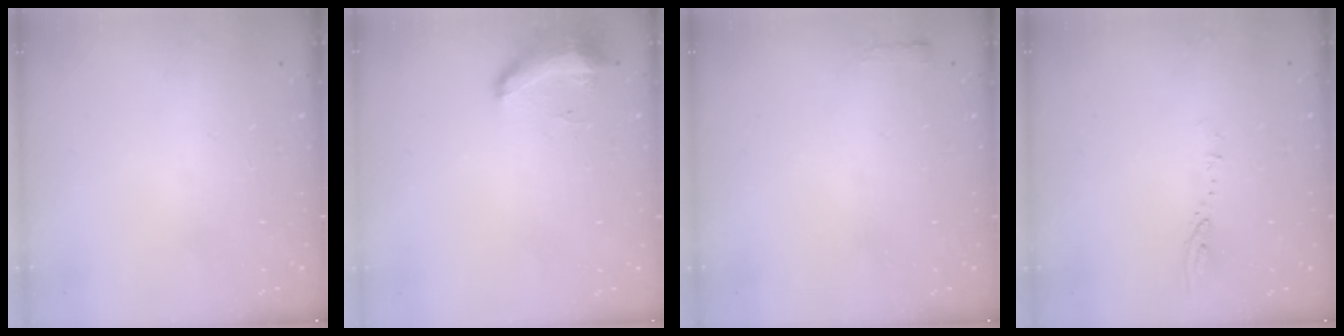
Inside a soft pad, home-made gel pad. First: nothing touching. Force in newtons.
{"total": 8.7, "press": 8.5, "slide": 1.6}
{"total": 2.4, "press": 2.4, "slide": 0.4}
{"total": 4.5, "press": 4.4, "slide": 0.5}